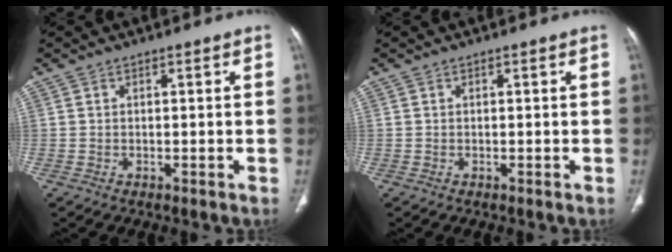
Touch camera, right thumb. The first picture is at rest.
{"total": 0.0}